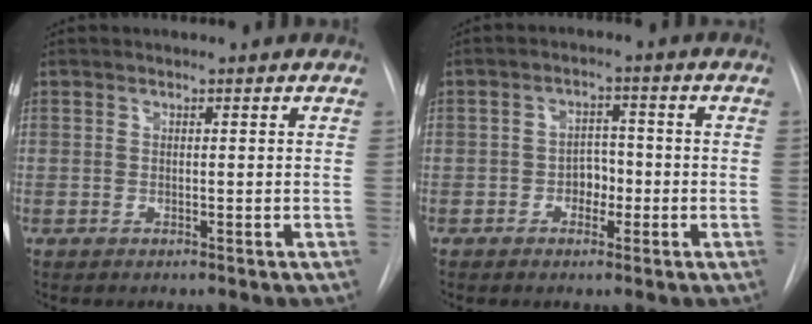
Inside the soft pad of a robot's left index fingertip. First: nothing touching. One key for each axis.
{"total": 3.3, "fx": -1.2, "fy": 2.3, "fz": 2.1, "tx": -0.026, "ty": 0.009, "tz": -0.022}